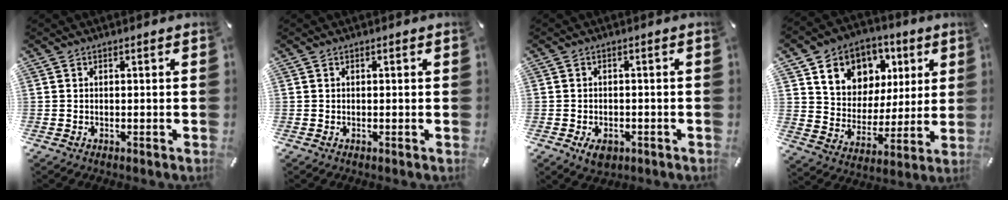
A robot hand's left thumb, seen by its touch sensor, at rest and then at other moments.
{"total": 0.0}
{"total": 3.8, "force": [-1.7, 2.6, 2.2], "torque": [-0.041, 0.006, -0.030]}
{"total": 12.4, "force": [5.9, 10.4, 3.3], "torque": [-0.067, -0.030, 0.115]}